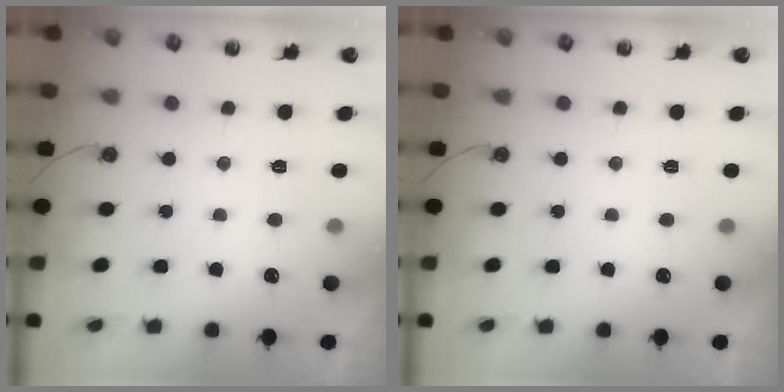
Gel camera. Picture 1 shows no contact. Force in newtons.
{"total": 0.0}